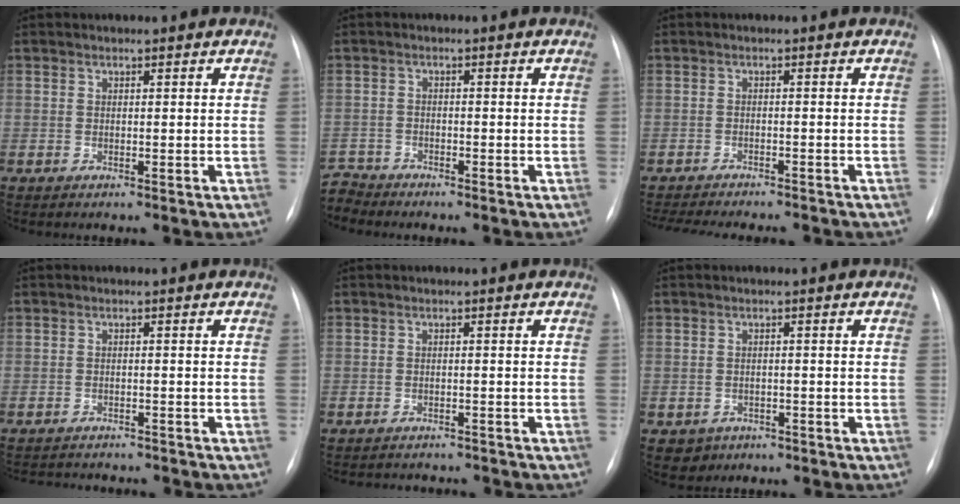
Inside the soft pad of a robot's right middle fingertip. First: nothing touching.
{"total": 3.4, "force": [-3.2, 0.2, -1.0], "torque": [0.021, -0.010, -0.062]}
{"total": 13.2, "force": [-11.9, 2.5, 5.1], "torque": [-0.093, -0.011, -0.155]}
{"total": 7.0, "force": [-6.6, 1.7, 1.6], "torque": [-0.019, -0.001, -0.083]}
{"total": 4.9, "force": [-4.7, 1.3, 0.6], "torque": [-0.001, -0.002, -0.057]}
{"total": 2.7, "force": [-1.4, 2.3, 0.2], "torque": [-0.002, 0.008, -0.015]}